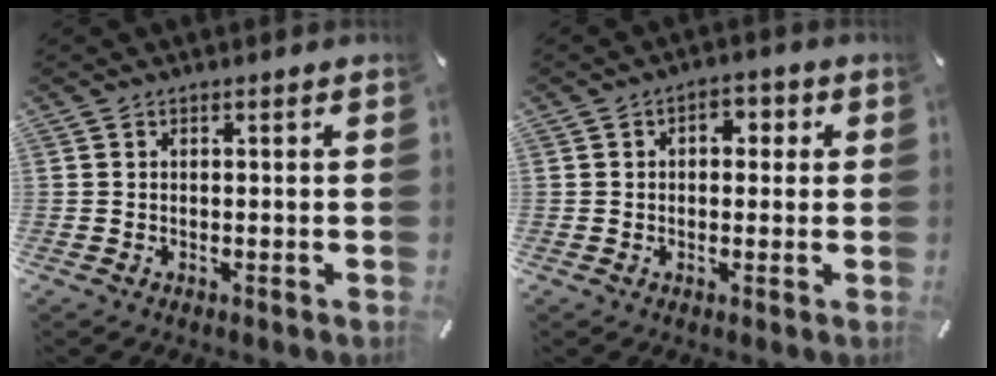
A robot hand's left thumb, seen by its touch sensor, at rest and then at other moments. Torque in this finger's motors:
{"motor_torque": [0.00, -0.01, 0.09, 0.06, 0.01]}